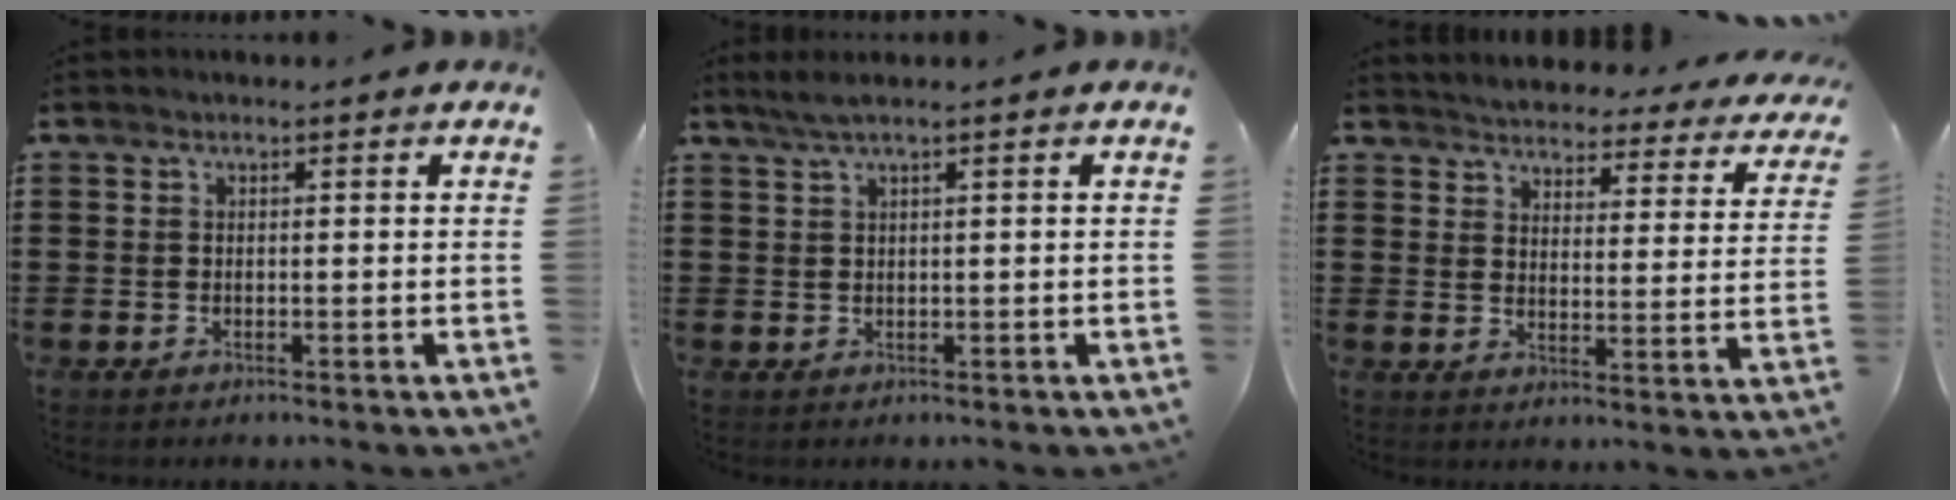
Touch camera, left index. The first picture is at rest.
{"total": 1.6, "force": [0.8, -0.1, 1.4], "torque": [-0.028, -0.001, 0.014]}
{"total": 3.5, "force": [3.5, -0.1, 0.0], "torque": [-0.024, -0.031, 0.055]}